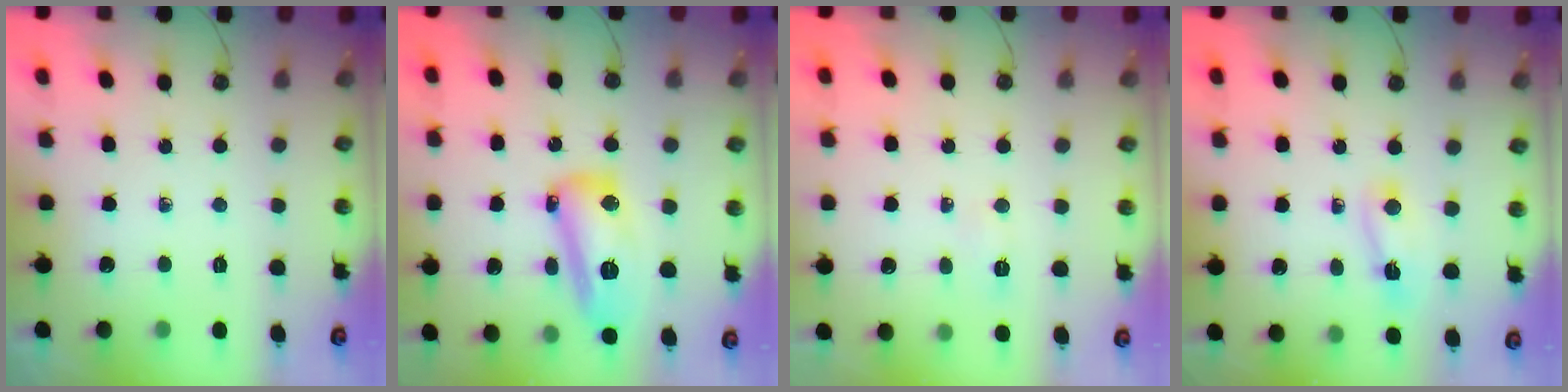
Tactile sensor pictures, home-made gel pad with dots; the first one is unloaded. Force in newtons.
{"total": 14.0, "press": 13.9, "slide": 1.6}
{"total": 3.8, "press": 3.7, "slide": 1.0}
{"total": 2.8, "press": 2.7, "slide": 0.6}